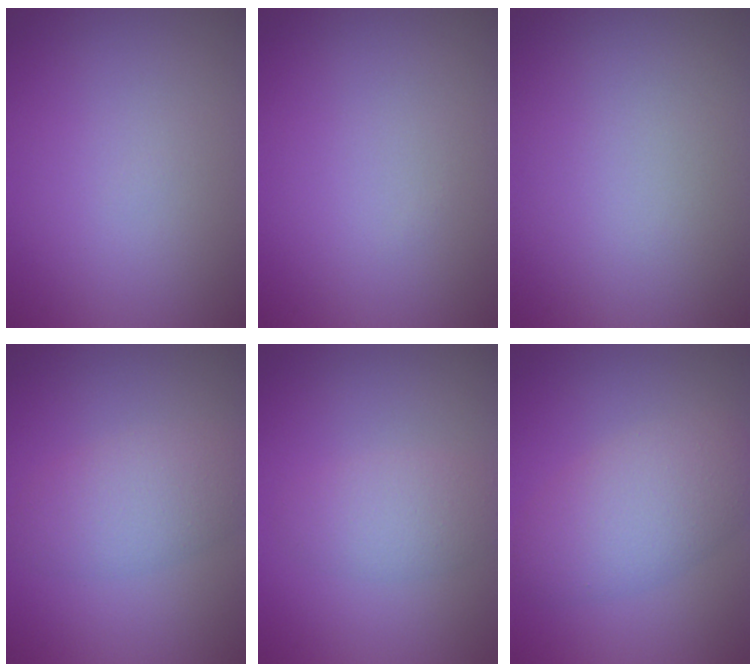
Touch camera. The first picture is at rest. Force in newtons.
{"total": 0.0}
{"total": 0.0}
{"total": 4.0, "press": 3.9, "slide": 0.2}
{"total": 2.7, "press": 2.7, "slide": 0.1}
{"total": 5.2, "press": 5.2, "slide": 0.1}